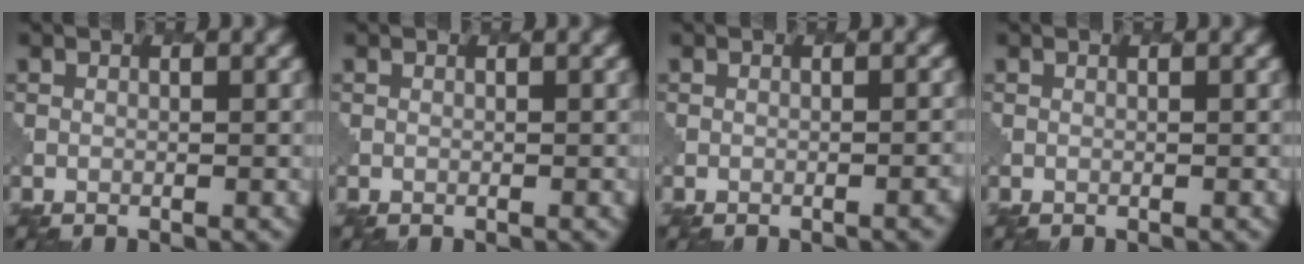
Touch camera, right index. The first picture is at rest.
{"total": 0.0}
{"total": 1.6, "force": [-0.8, 0.5, 1.3], "torque": [-0.004, 0.004, -0.010]}
{"total": 0.0}